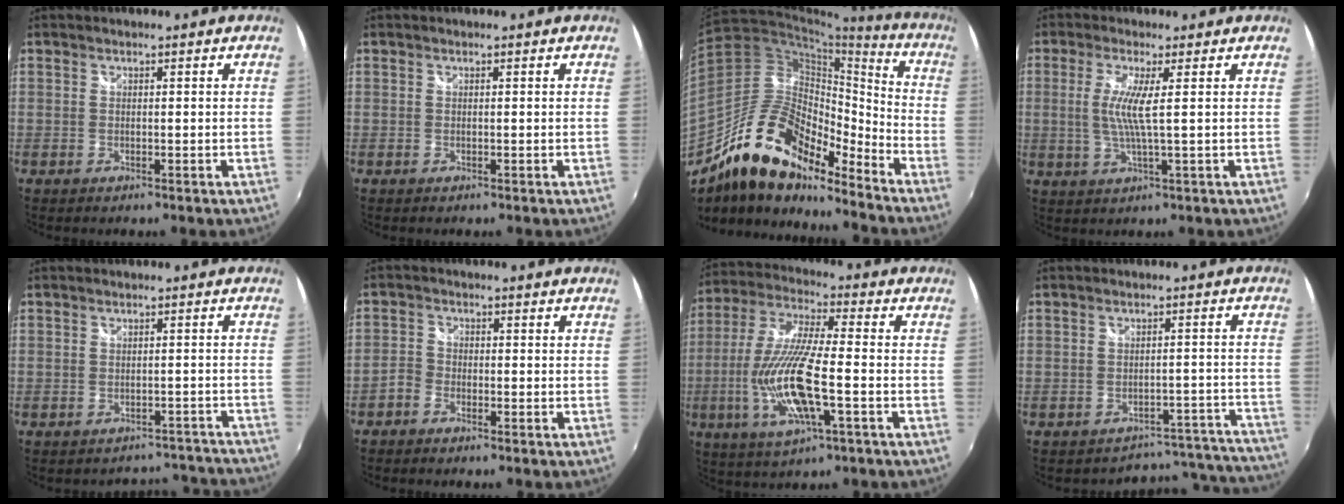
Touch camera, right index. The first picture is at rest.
{"total": 0.0}
{"total": 19.2, "force": [-14.8, 7.3, 9.8], "torque": [-0.183, 0.005, -0.273]}
{"total": 5.4, "force": [0.7, -0.3, 5.4], "torque": [-0.115, -0.008, 0.012]}
{"total": 8.0, "force": [-7.3, 3.2, -0.5], "torque": [0.027, 0.045, -0.076]}
{"total": 2.5, "force": [-1.8, 1.7, 0.6], "torque": [-0.017, 0.007, -0.039]}
{"total": 16.3, "force": [-4.2, 3.7, 15.4], "torque": [-0.318, -0.016, -0.079]}
{"total": 13.6, "force": [-12.9, 4.2, -0.3], "torque": [0.037, 0.061, -0.154]}